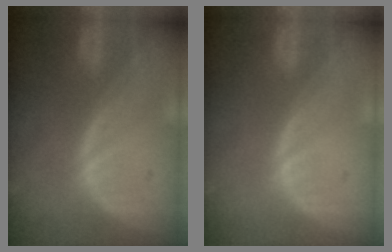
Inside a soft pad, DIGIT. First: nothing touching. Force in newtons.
{"total": 0.0}